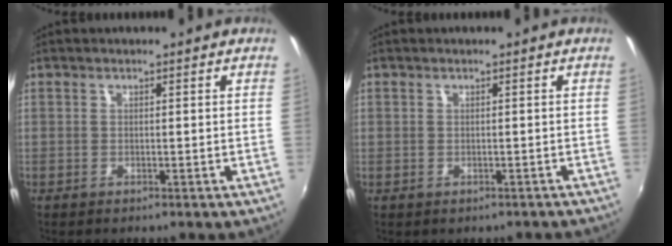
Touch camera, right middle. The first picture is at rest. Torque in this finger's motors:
{"motor_torque": [0.32, -0.79, -0.64, -0.21]}